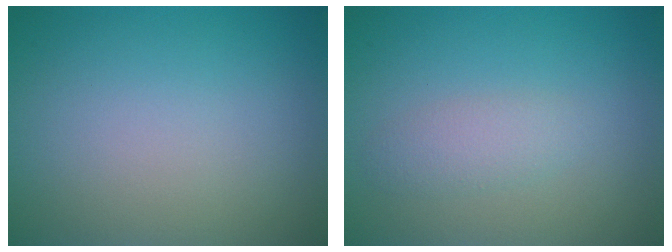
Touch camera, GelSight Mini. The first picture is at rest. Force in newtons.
{"total": 1.7, "press": 1.7, "slide": 0.1}